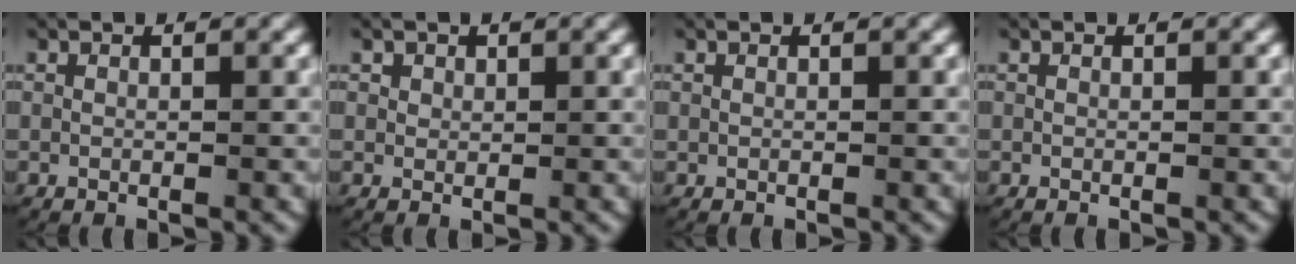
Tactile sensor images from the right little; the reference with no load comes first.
{"total": 1.0, "force": [0.5, 0.8, 0.2], "torque": [-0.007, -0.001, 0.012]}
{"total": 0.0}
{"total": 0.0}